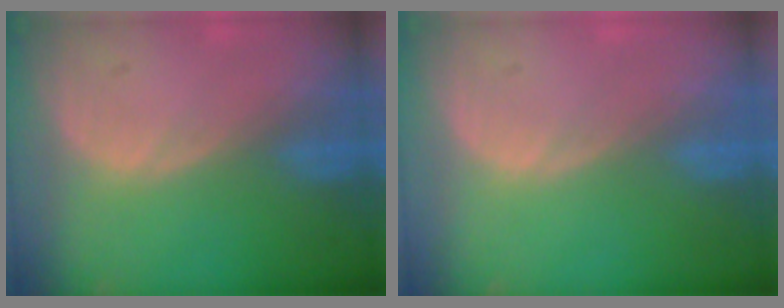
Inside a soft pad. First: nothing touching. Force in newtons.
{"total": 0.0}